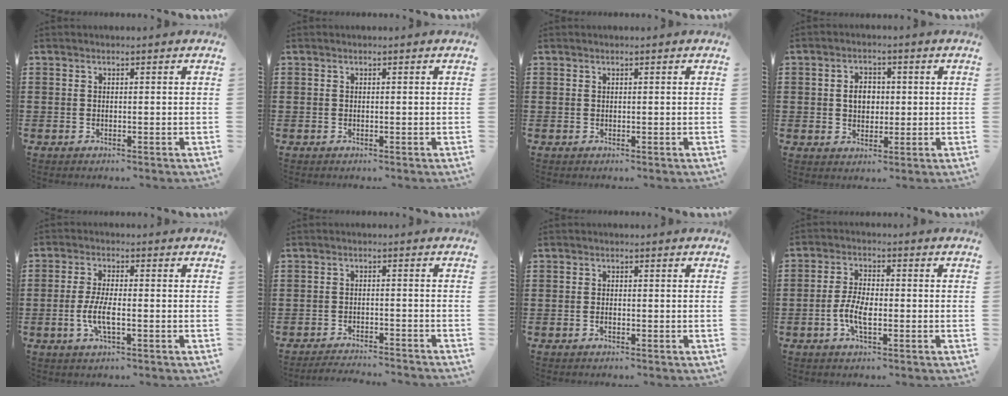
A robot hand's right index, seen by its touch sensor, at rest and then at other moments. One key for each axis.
{"total": 0.0}
{"total": 0.0}
{"total": 3.5, "fx": 0.0, "fy": 2.6, "fz": 2.4, "tx": -0.047, "ty": 0.005, "tz": -0.005}
{"total": 5.3, "fx": -1.5, "fy": 1.4, "fz": 4.9, "tx": -0.111, "ty": -0.007, "tz": -0.036}
{"total": 2.8, "fx": -2.8, "fy": -0.4, "fz": 0.2, "tx": -0.007, "ty": -0.003, "tz": -0.060}
{"total": 0.7, "fx": -0.4, "fy": 0.2, "fz": 0.6, "tx": -0.013, "ty": -0.005, "tz": -0.006}
{"total": 5.4, "fx": -1.7, "fy": 2.2, "fz": 4.6, "tx": -0.114, "ty": -0.005, "tz": -0.040}